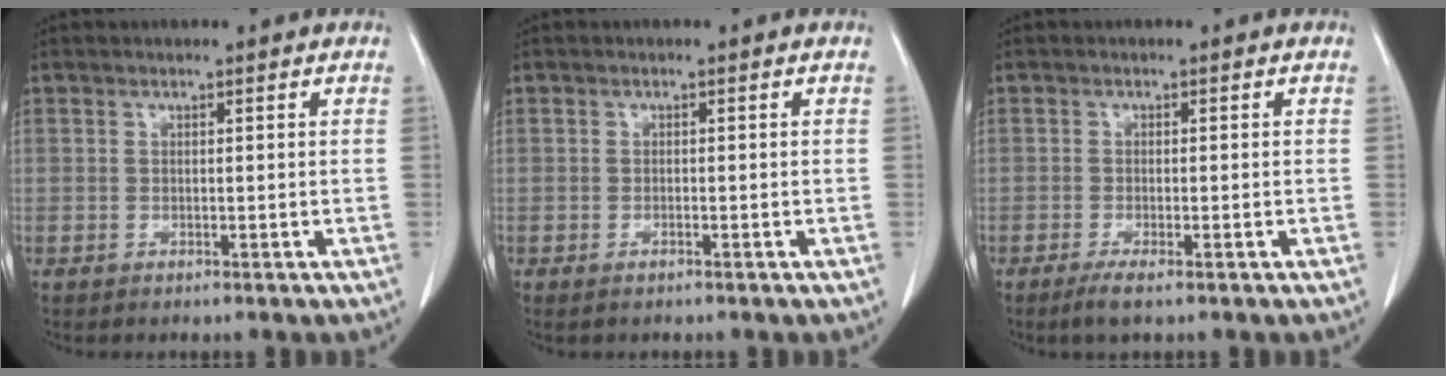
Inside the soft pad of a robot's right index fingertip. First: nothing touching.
{"total": 0.7, "force": [-0.5, 0.2, 0.4], "torque": [-0.009, -0.002, -0.007]}
{"total": 2.4, "force": [-1.5, 0.2, 1.8], "torque": [-0.033, -0.006, -0.028]}